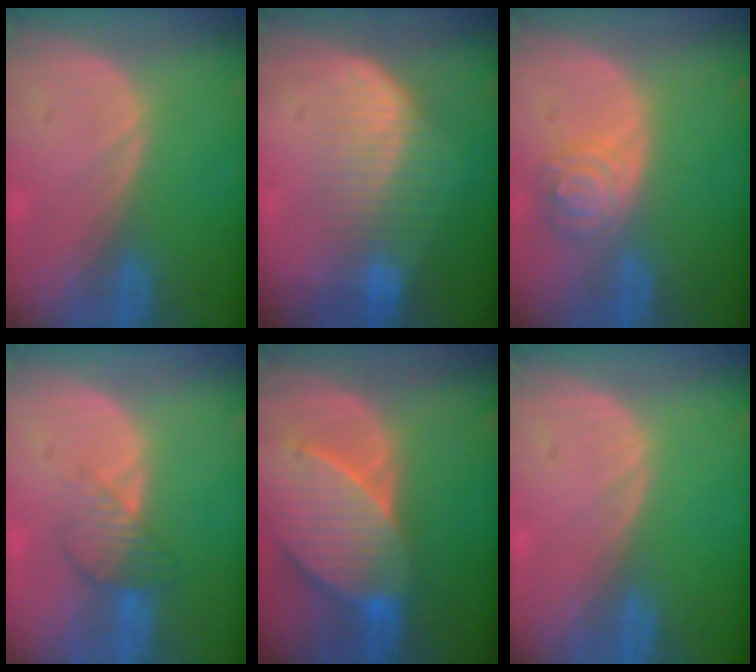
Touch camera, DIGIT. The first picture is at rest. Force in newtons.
{"total": 6.9, "press": 6.5, "slide": 2.4}
{"total": 5.3, "press": 4.8, "slide": 2.4}
{"total": 4.4, "press": 3.8, "slide": 2.3}
{"total": 9.6, "press": 8.7, "slide": 4.1}
{"total": 0.0}